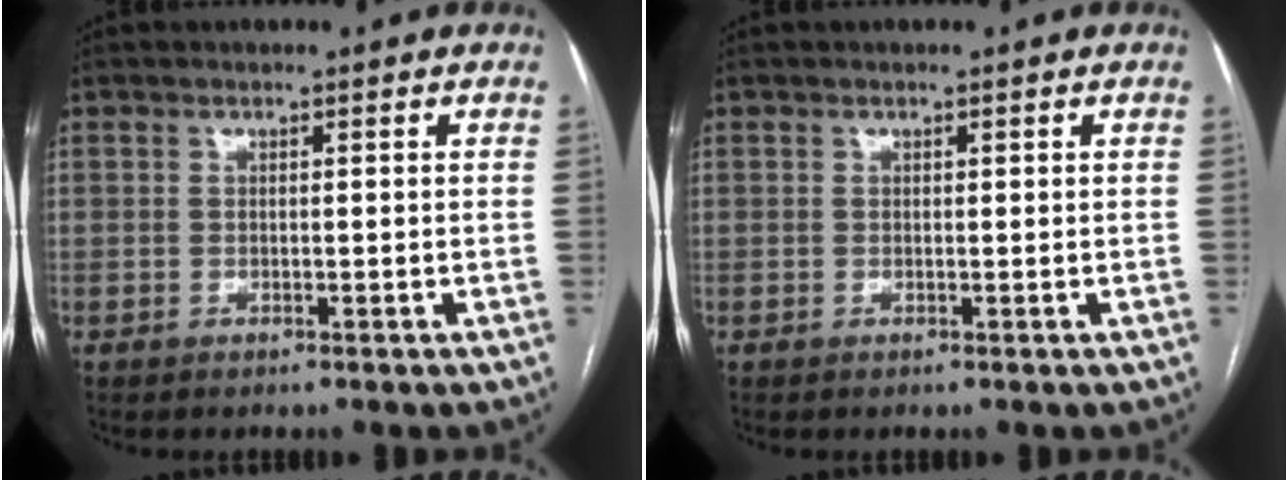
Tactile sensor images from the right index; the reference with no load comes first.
{"total": 0.0}